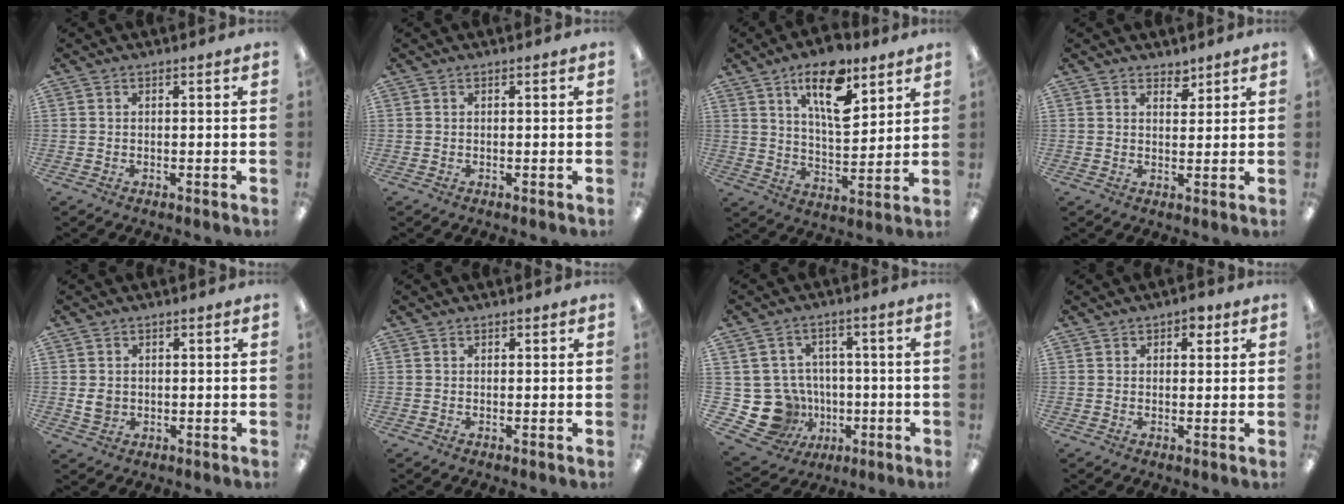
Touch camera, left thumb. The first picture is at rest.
{"total": 0.0}
{"total": 15.1, "force": [9.1, 6.5, 10.2], "torque": [-0.157, -0.039, 0.152]}
{"total": 3.2, "force": [2.6, 1.7, 0.7], "torque": [0.005, -0.016, 0.044]}
{"total": 3.2, "force": [0.3, 2.9, 1.4], "torque": [-0.010, -0.001, 0.003]}
{"total": 0.6, "force": [0.4, 0.4, 0.0], "torque": [0.001, 0.001, 0.008]}
{"total": 13.4, "force": [-3.0, 12.4, 4.1], "torque": [-0.104, 0.016, -0.032]}
{"total": 2.7, "force": [1.5, 1.9, 1.3], "torque": [-0.011, -0.001, 0.023]}